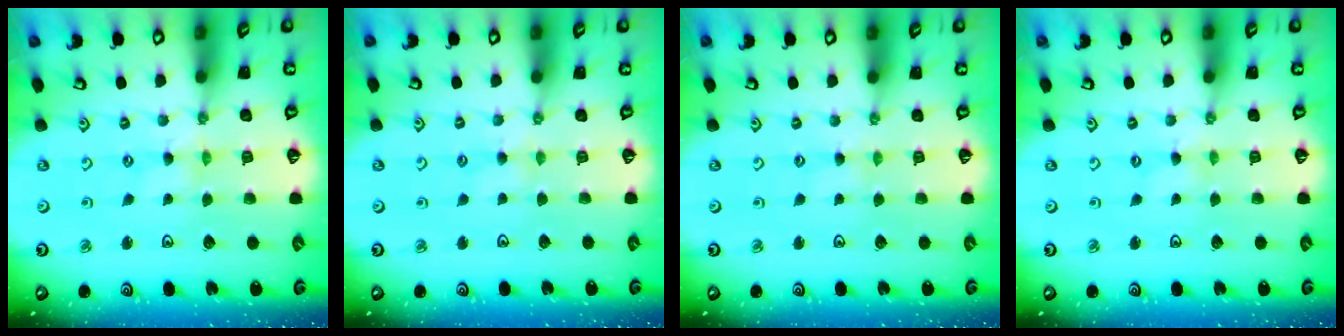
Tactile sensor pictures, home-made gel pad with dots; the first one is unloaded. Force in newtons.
{"total": 3.9, "press": 3.9, "slide": 0.5}
{"total": 1.3, "press": 1.3, "slide": 0.3}
{"total": 0.0}